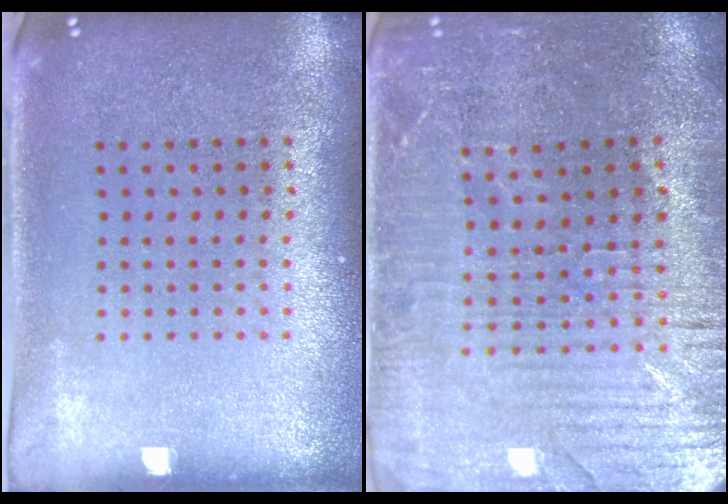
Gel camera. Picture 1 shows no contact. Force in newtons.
{"total": 3.2, "press": 3.2, "slide": 0.5}